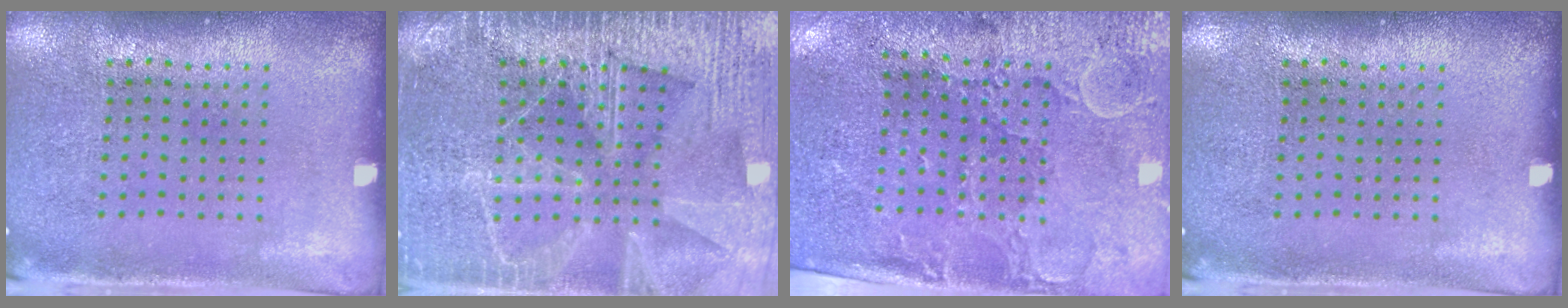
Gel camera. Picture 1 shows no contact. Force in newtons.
{"total": 6.5, "press": 6.4, "slide": 0.9}
{"total": 3.0, "press": 2.6, "slide": 1.5}
{"total": 0.0}